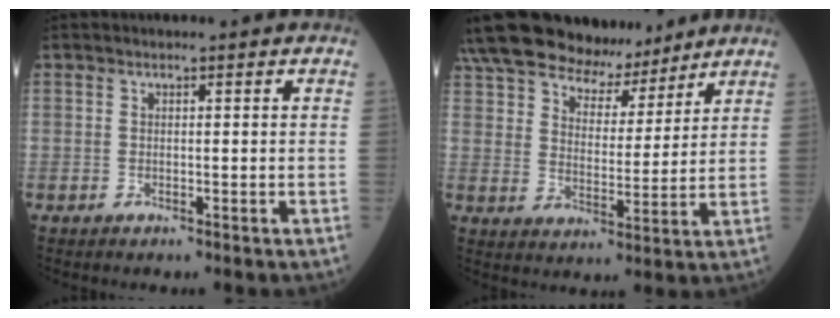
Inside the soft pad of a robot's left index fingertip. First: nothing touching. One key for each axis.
{"total": 17.1, "fx": 14.5, "fy": 6.7, "fz": 6.1, "tx": -0.121, "ty": 0.023, "tz": 0.238}